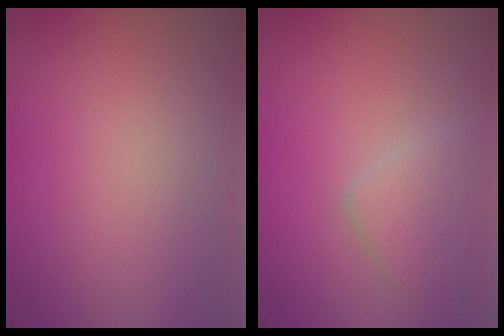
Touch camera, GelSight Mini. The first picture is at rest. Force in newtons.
{"total": 3.5, "press": 3.5, "slide": 0.3}